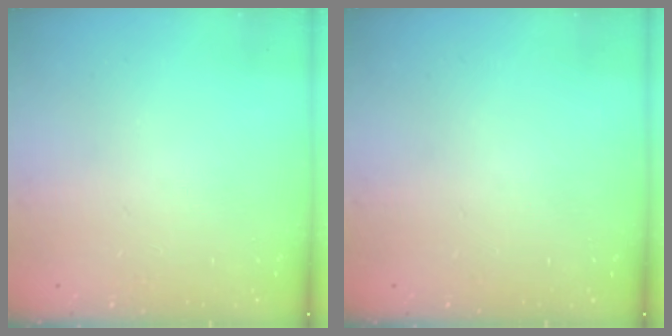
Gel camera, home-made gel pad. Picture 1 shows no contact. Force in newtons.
{"total": 0.0}